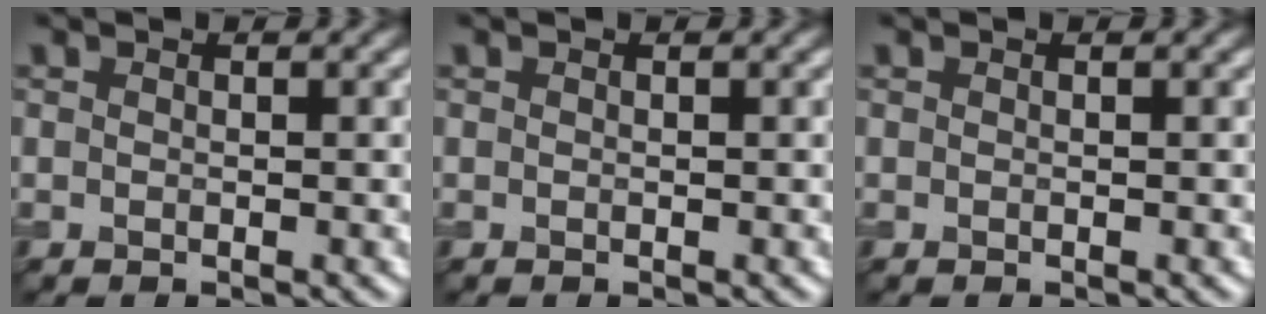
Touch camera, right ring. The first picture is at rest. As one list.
[{"total": 0.0}, {"total": 0.0}]